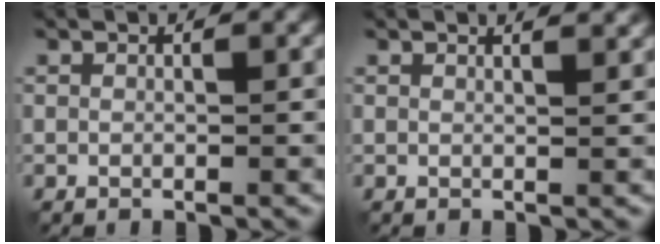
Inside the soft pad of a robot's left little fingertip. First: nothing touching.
{"total": 2.7, "force": [2.0, 1.0, 1.4], "torque": [-0.006, 0.014, 0.006]}